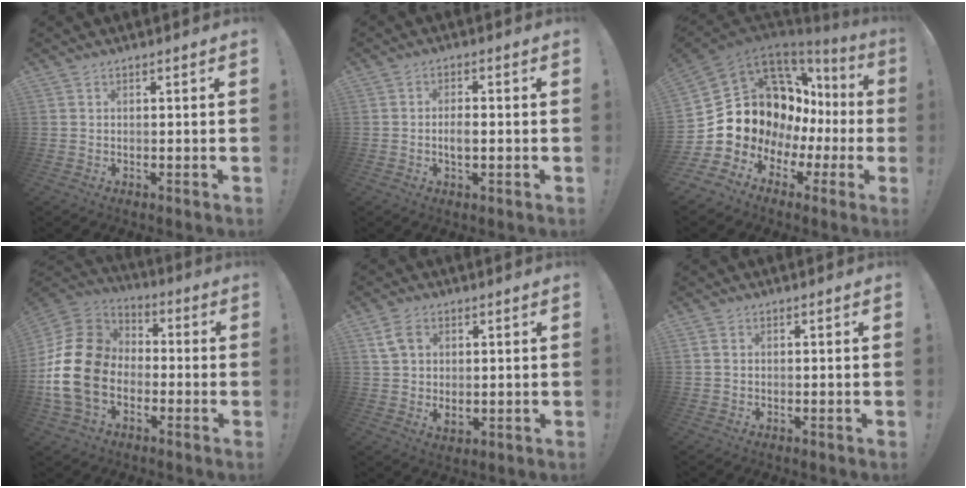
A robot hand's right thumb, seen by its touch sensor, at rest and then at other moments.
{"total": 3.6, "force": [-0.9, 1.4, 3.2], "torque": [-0.042, 0.000, -0.018]}
{"total": 15.3, "force": [4.7, 12.1, 8.1], "torque": [-0.117, -0.047, 0.133]}
{"total": 19.1, "force": [-2.4, 14.9, 11.7], "torque": [-0.216, 0.026, -0.033]}
{"total": 6.6, "force": [2.7, 4.7, 3.8], "torque": [-0.059, -0.002, 0.053]}
{"total": 1.2, "force": [0.4, 0.9, 0.6], "torque": [-0.008, 0.002, 0.008]}